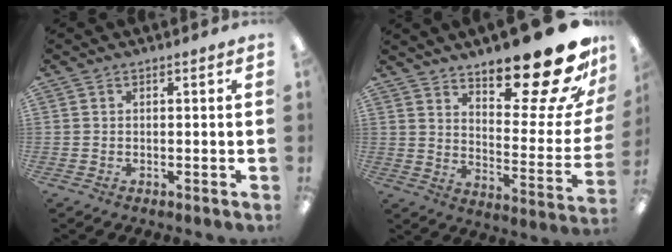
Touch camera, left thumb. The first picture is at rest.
{"total": 23.8, "force": [17.3, 6.8, 14.9], "torque": [-0.189, -0.126, 0.275]}